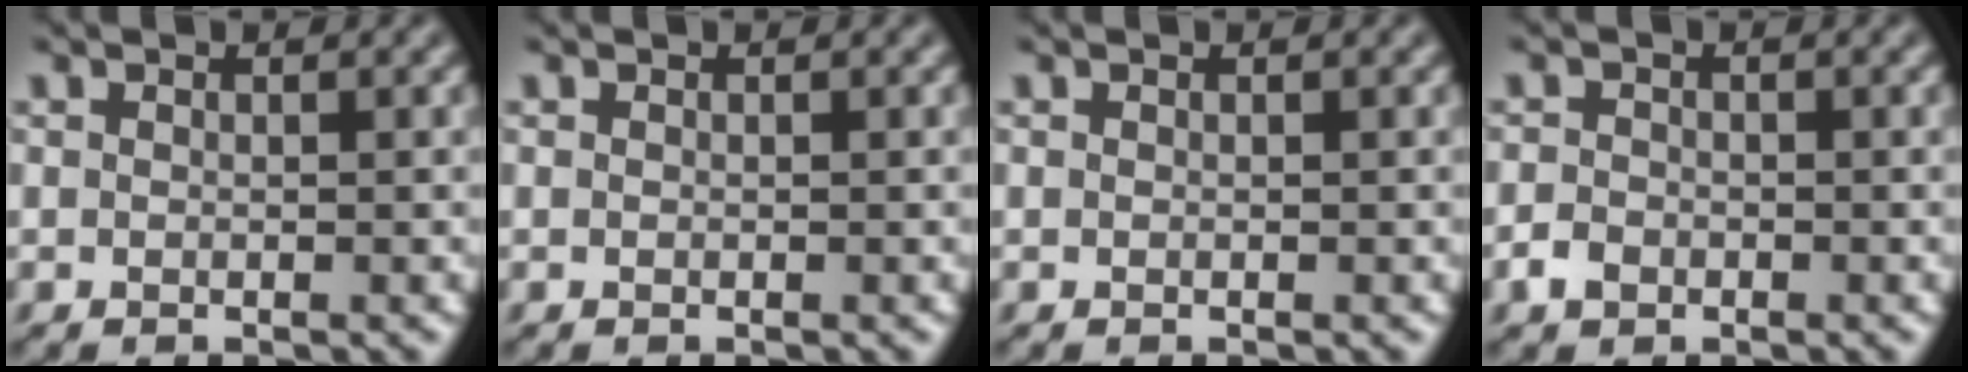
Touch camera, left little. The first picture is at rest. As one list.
[{"total": 0.0}, {"total": 0.0}, {"total": 1.5, "force": [-0.9, 1.1, 0.6], "torque": [-0.009, 0.001, -0.022]}]